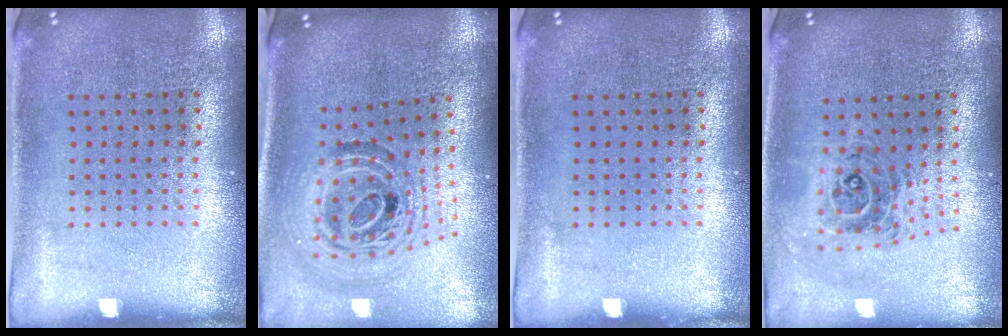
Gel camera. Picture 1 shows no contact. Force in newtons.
{"total": 1.8, "press": 1.5, "slide": 1.0}
{"total": 0.0}
{"total": 1.0, "press": 0.9, "slide": 0.3}